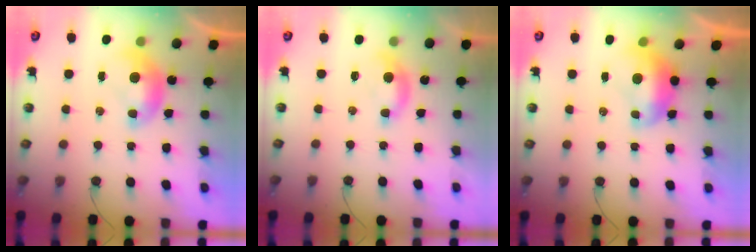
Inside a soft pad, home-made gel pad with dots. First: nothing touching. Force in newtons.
{"total": 0.9, "press": 0.7, "slide": 0.6}
{"total": 1.8, "press": 1.6, "slide": 0.8}